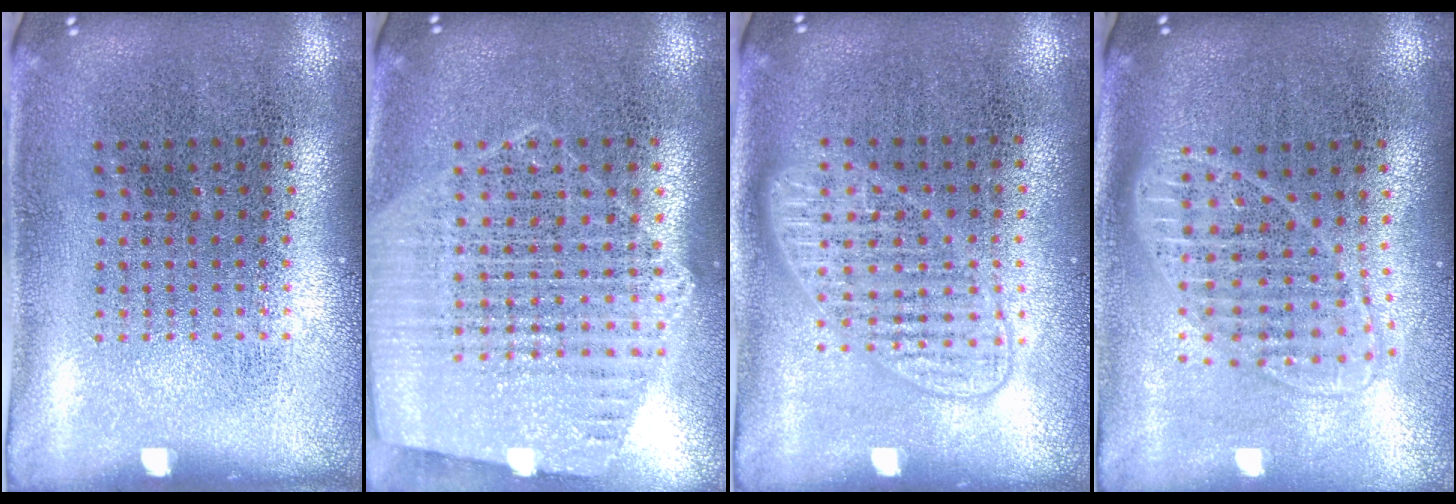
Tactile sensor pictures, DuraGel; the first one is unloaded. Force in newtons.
{"total": 1.2, "press": 1.2, "slide": 0.1}
{"total": 1.5, "press": 1.4, "slide": 0.2}
{"total": 1.8, "press": 1.5, "slide": 1.0}